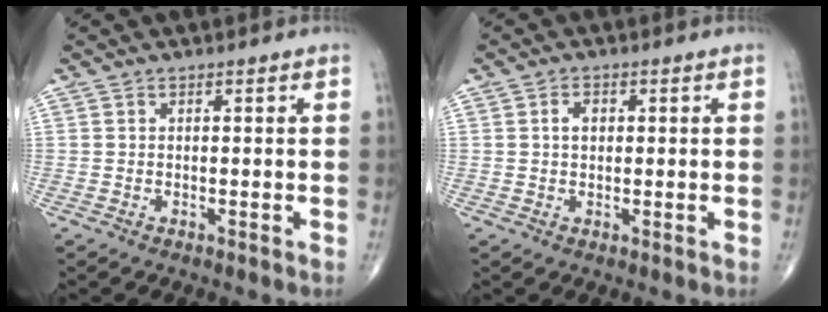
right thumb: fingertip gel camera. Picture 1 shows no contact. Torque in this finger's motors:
{"motor_torque": [0.44, 0.76, 0.48, 0.17, -0.01]}